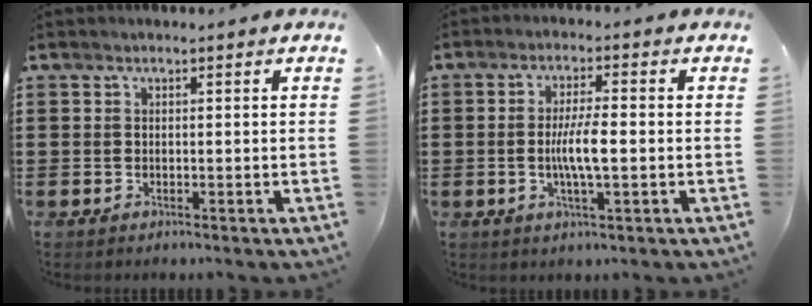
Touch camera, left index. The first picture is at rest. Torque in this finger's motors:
{"motor_torque": [1.44, 0.39, 0.64, 0.11]}